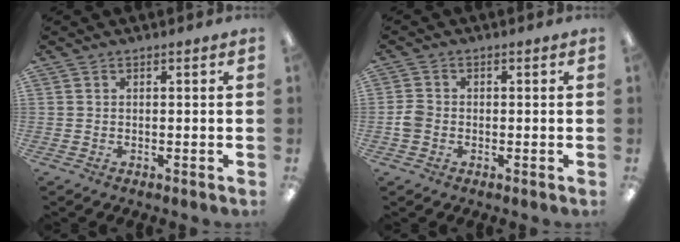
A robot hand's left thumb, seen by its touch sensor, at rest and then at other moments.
{"total": 3.3, "force": [-0.8, 2.7, 1.7], "torque": [-0.027, 0.009, -0.012]}